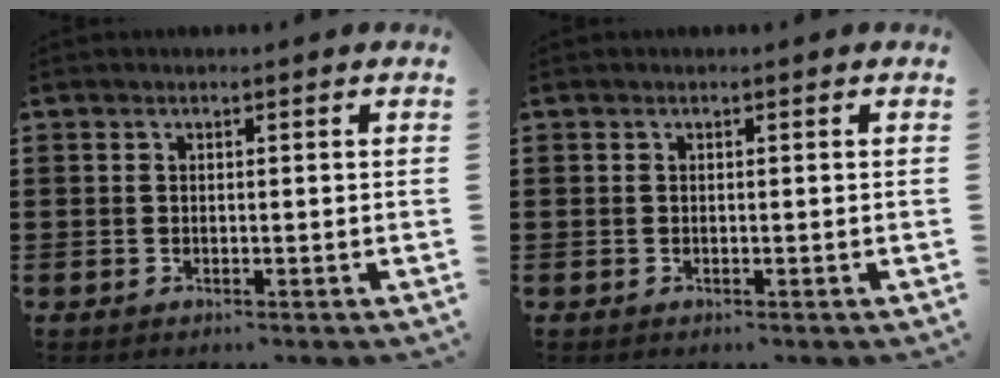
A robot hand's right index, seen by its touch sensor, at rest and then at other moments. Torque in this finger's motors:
{"motor_torque": [0.04, 0.36, 0.00, 0.00]}